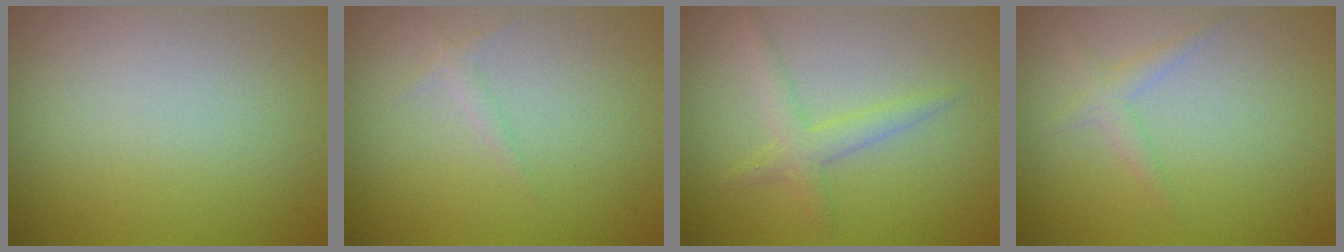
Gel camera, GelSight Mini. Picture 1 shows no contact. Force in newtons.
{"total": 0.8, "press": 0.8, "slide": 0.1}
{"total": 2.2, "press": 2.2, "slide": 0.2}
{"total": 1.3, "press": 1.3, "slide": 0.1}